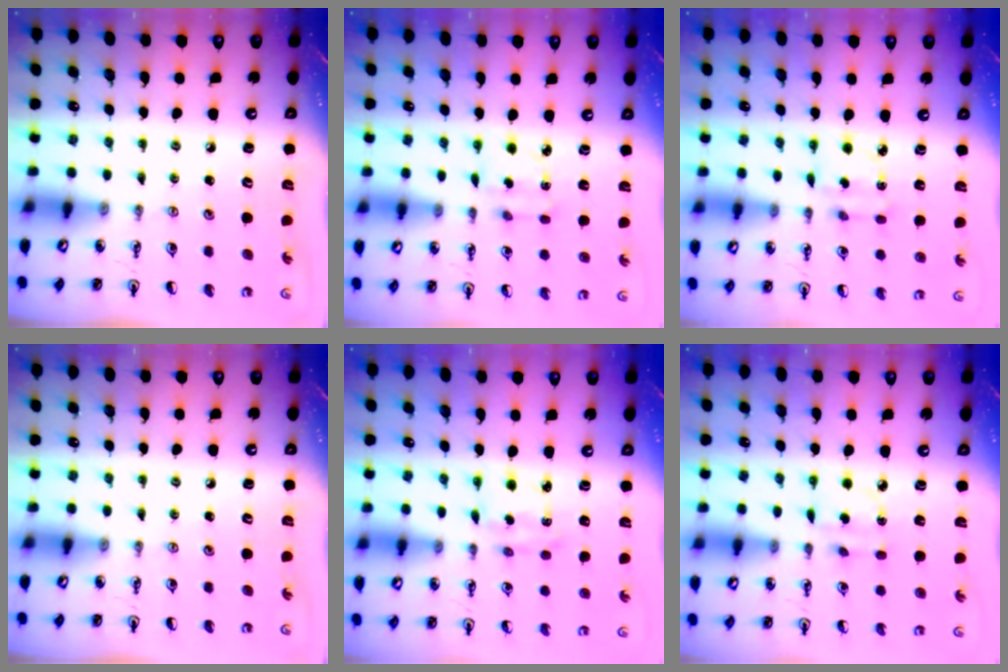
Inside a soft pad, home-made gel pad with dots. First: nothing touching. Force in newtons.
{"total": 2.3, "press": 2.3, "slide": 0.2}
{"total": 2.7, "press": 2.7, "slide": 0.2}
{"total": 0.0}
{"total": 2.5, "press": 2.5, "slide": 0.3}
{"total": 3.7, "press": 3.7, "slide": 0.3}